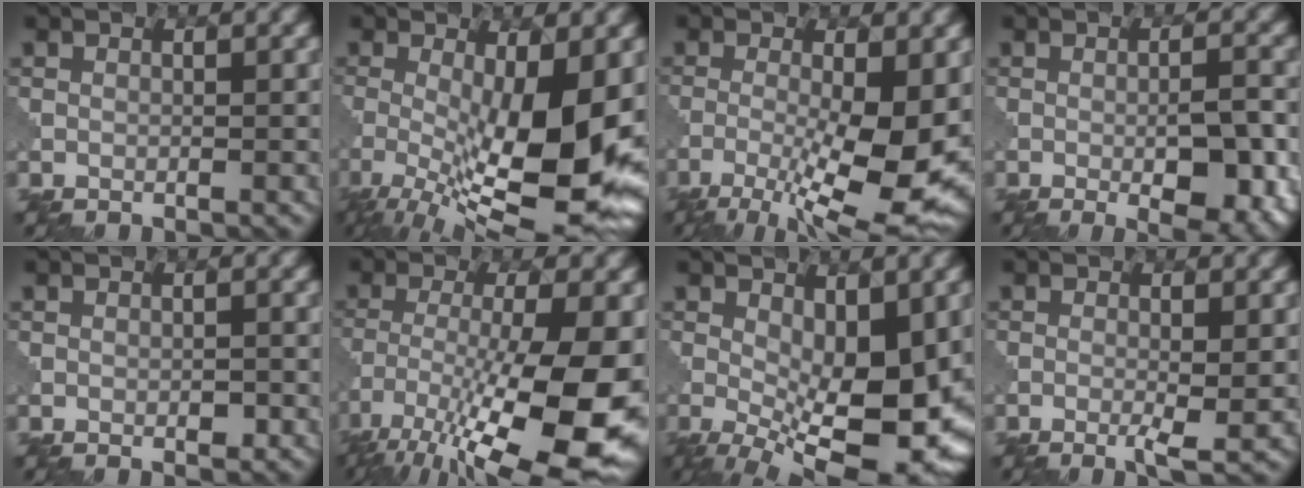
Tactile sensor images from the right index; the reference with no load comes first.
{"total": 13.3, "force": [-2.4, 4.1, 12.4], "torque": [-0.197, -0.018, -0.036]}
{"total": 11.4, "force": [-3.1, 3.4, 10.4], "torque": [-0.180, -0.021, -0.046]}
{"total": 6.7, "force": [-1.9, 2.2, 6.1], "torque": [-0.088, -0.006, -0.022]}
{"total": 0.8, "force": [-0.2, 0.4, 0.7], "torque": [-0.011, 0.002, -0.003]}
{"total": 15.4, "force": [-7.3, 4.6, 12.7], "torque": [-0.229, -0.022, -0.116]}
{"total": 11.6, "force": [-0.9, 5.0, 10.5], "torque": [-0.163, -0.017, -0.008]}
{"total": 2.7, "force": [-0.7, 0.4, 2.5], "torque": [-0.046, -0.006, -0.012]}